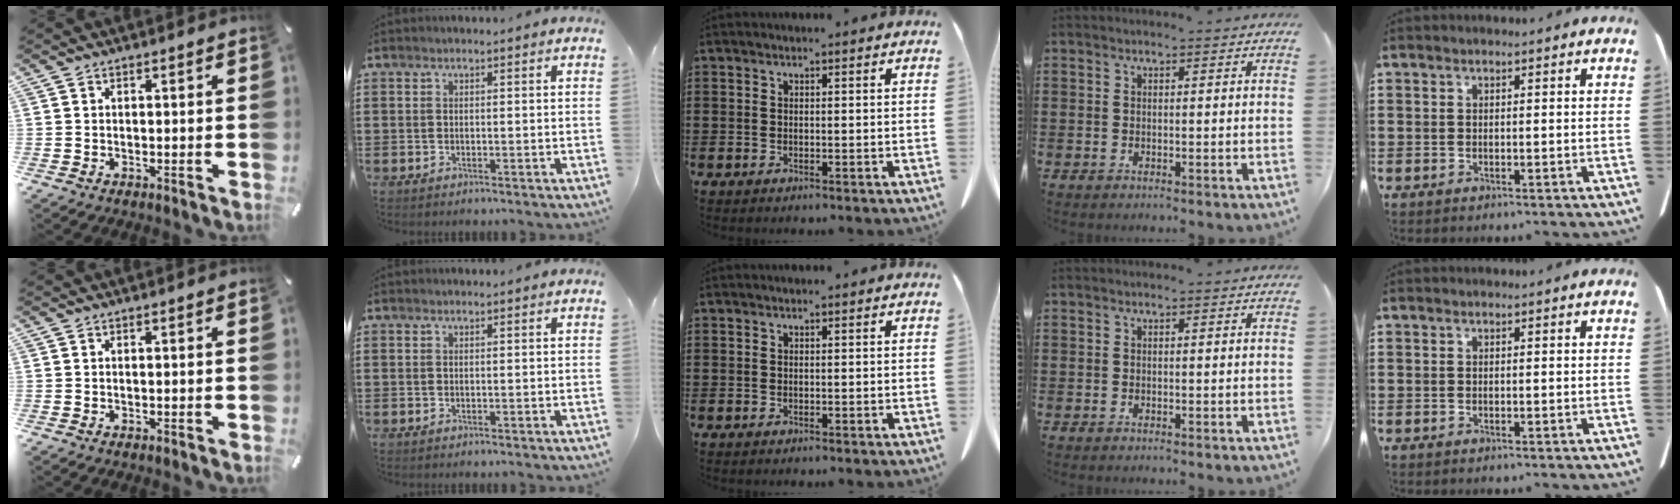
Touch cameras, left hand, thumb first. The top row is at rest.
{}